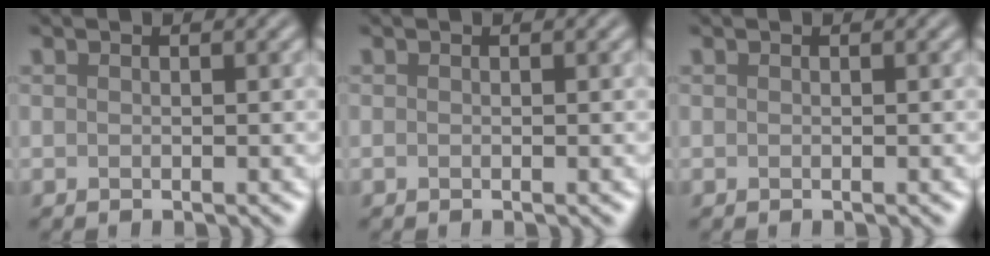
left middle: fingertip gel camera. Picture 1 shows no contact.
{"total": 0.0}
{"total": 0.0}